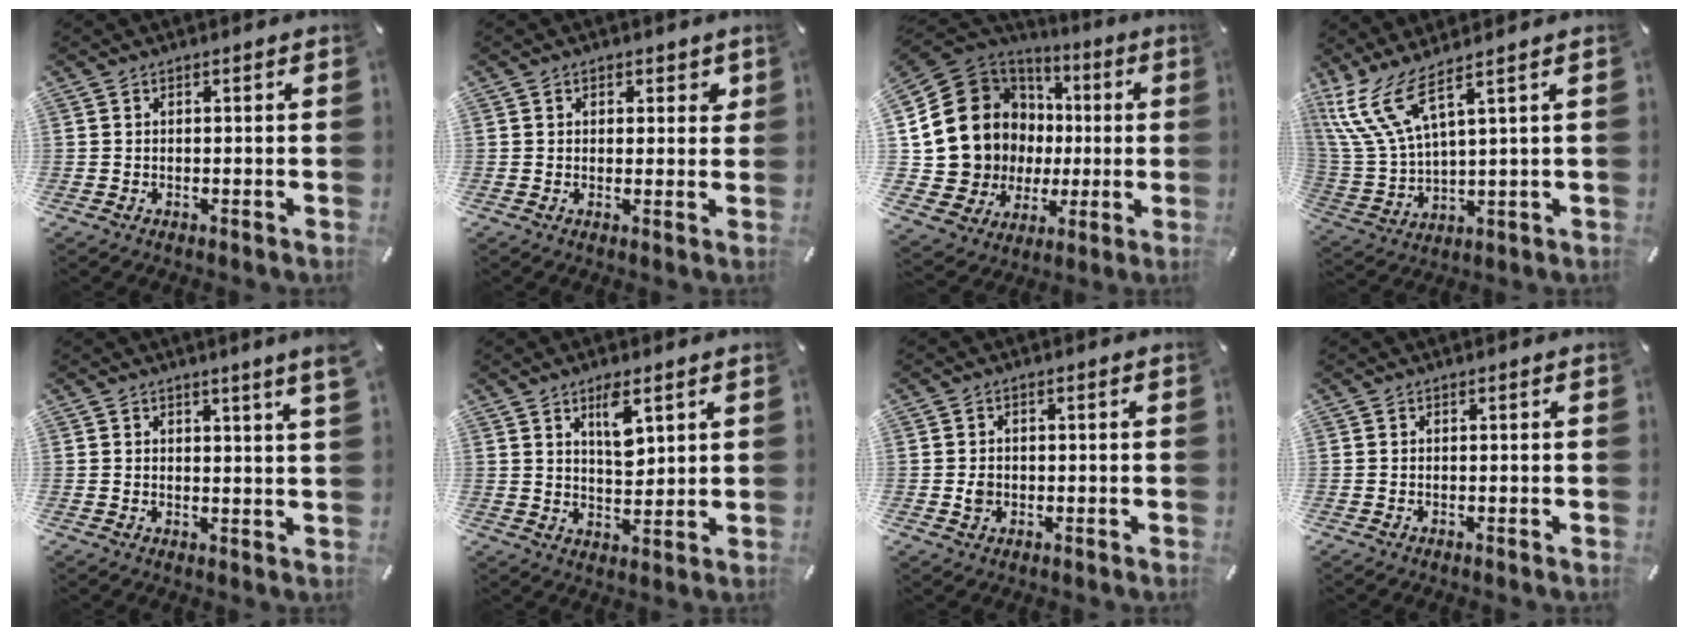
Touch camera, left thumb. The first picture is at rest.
{"total": 2.6, "force": [1.0, 2.0, 1.2], "torque": [-0.003, -0.002, 0.011]}
{"total": 17.7, "force": [1.4, 16.6, 5.9], "torque": [-0.123, -0.034, 0.061]}
{"total": 12.9, "force": [6.9, 4.6, 9.9], "torque": [-0.249, -0.041, 0.116]}
{"total": 3.0, "force": [2.1, -0.2, 2.1], "torque": [-0.036, -0.009, 0.035]}
{"total": 7.0, "force": [4.0, 3.0, 4.9], "torque": [-0.067, -0.022, 0.063]}
{"total": 2.3, "force": [-0.2, 2.0, 1.1], "torque": [-0.014, 0.000, -0.008]}
{"total": 0.0}